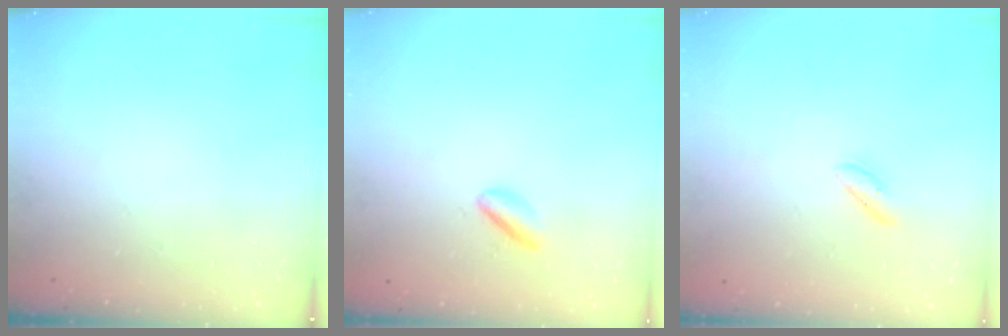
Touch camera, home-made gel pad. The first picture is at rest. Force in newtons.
{"total": 2.9, "press": 2.8, "slide": 1.1}
{"total": 2.1, "press": 1.7, "slide": 1.3}